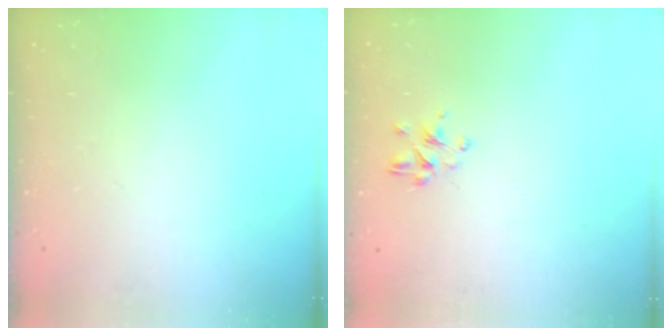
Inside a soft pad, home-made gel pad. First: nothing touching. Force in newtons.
{"total": 2.8, "press": 2.7, "slide": 0.8}